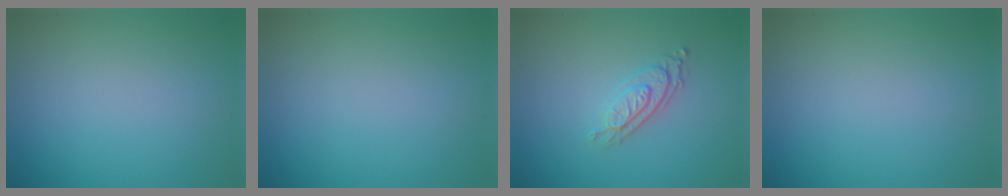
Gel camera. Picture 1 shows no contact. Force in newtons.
{"total": 0.0}
{"total": 2.8, "press": 2.0, "slide": 1.8}
{"total": 0.0}